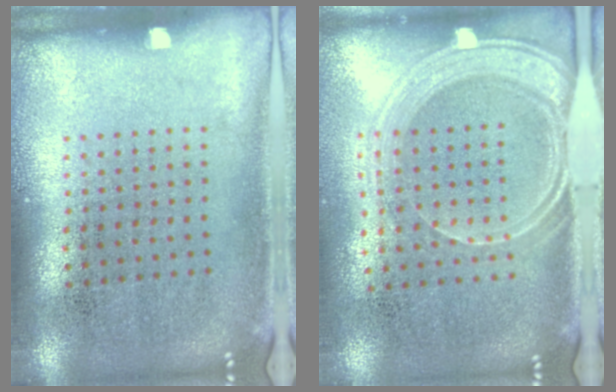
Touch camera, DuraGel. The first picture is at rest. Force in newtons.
{"total": 1.9, "press": 1.7, "slide": 0.9}